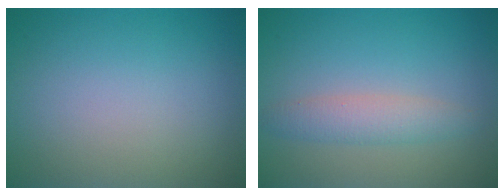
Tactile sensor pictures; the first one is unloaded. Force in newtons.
{"total": 2.4, "press": 2.4, "slide": 0.1}